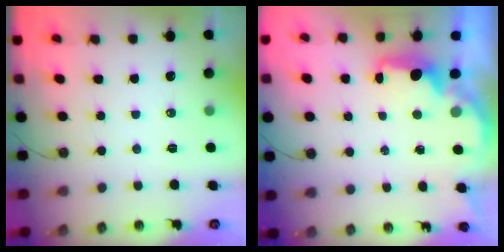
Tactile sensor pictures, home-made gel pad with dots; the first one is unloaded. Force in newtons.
{"total": 2.8, "press": 2.7, "slide": 0.9}